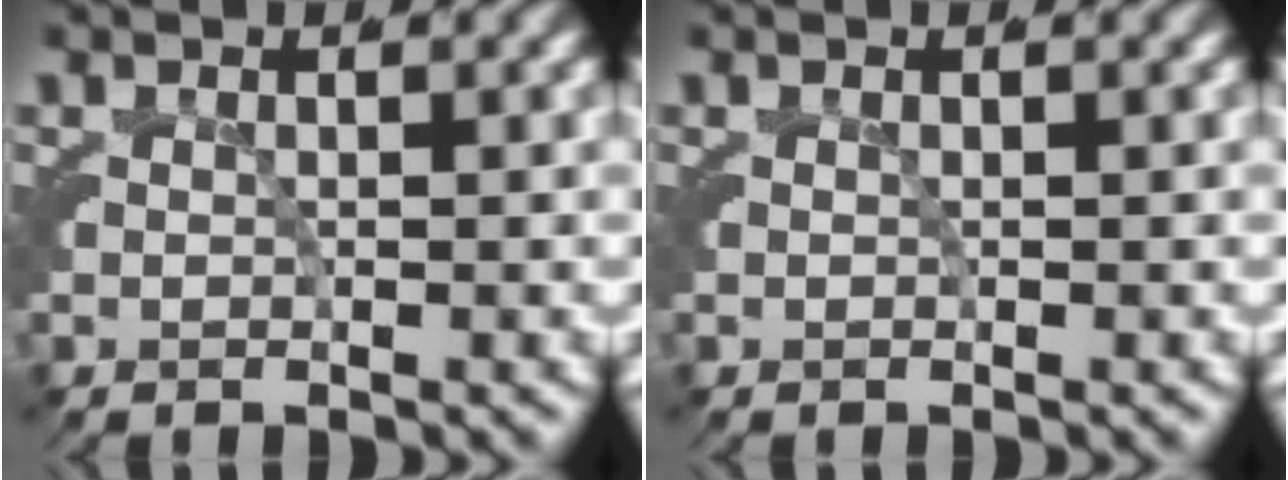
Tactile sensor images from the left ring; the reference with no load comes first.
{"total": 0.0}